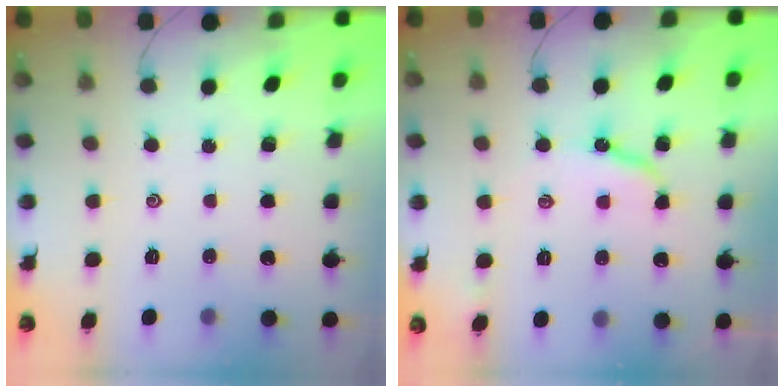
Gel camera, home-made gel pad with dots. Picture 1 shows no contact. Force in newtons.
{"total": 6.4, "press": 6.4, "slide": 0.6}